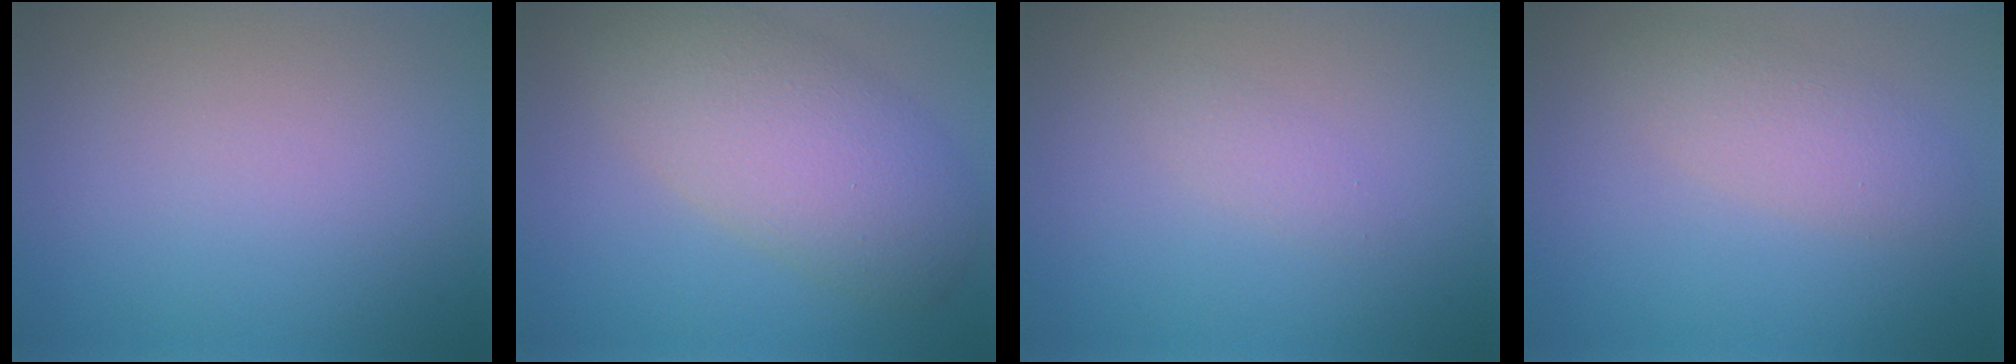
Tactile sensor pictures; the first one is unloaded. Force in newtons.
{"total": 7.3, "press": 7.3, "slide": 0.5}
{"total": 1.0, "press": 1.0, "slide": 0.1}
{"total": 2.8, "press": 2.8, "slide": 0.1}